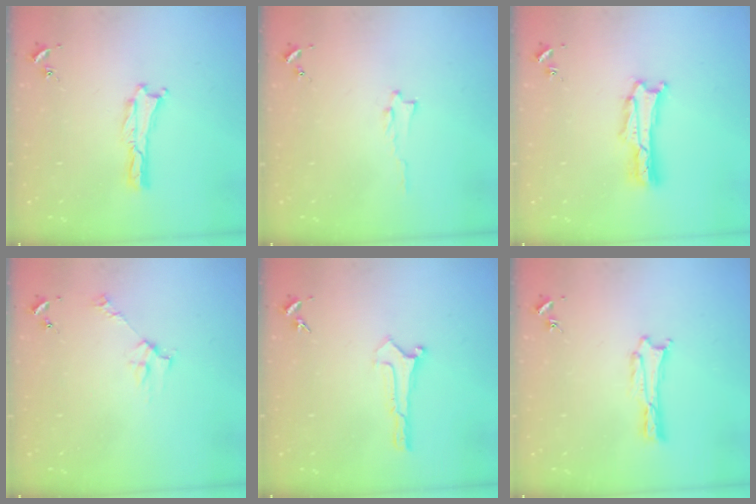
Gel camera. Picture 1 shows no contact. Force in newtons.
{"total": 0.6, "press": 0.6, "slide": 0.1}
{"total": 1.4, "press": 1.3, "slide": 0.2}
{"total": 3.5, "press": 3.5, "slide": 0.4}
{"total": 0.0}
{"total": 0.0}